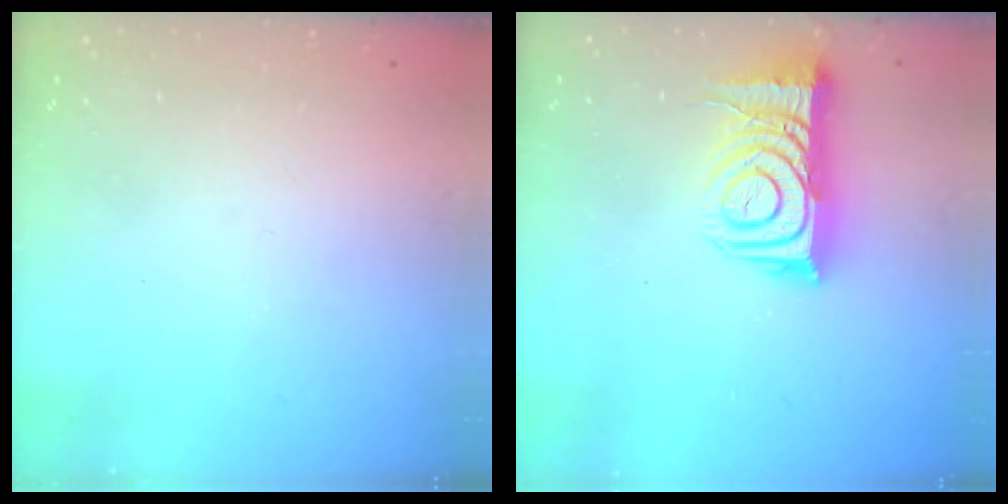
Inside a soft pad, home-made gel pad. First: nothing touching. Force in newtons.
{"total": 12.8, "press": 12.7, "slide": 1.2}